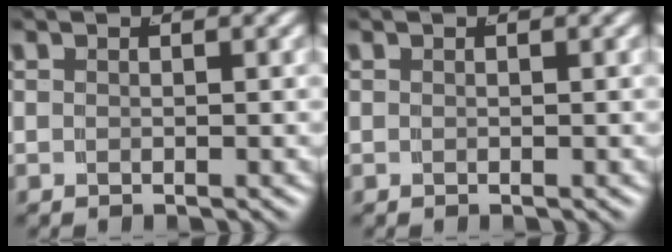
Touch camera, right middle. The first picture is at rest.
{"total": 0.0}